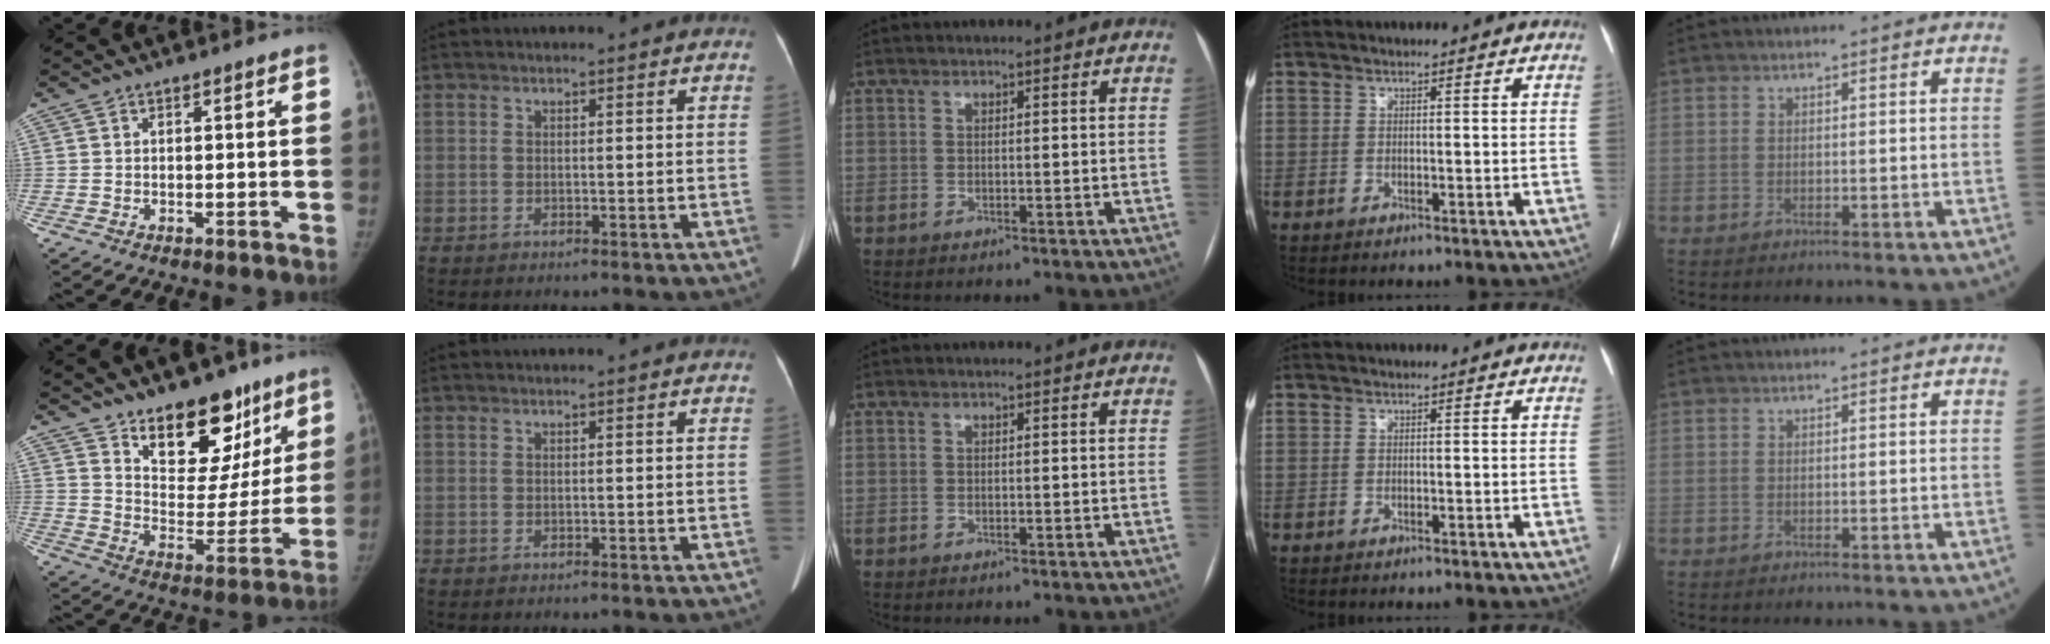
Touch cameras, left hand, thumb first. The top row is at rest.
{"thumb": {"total": 18.3, "force": [12.1, 9.9, 9.5], "torque": [-0.070, -0.080, 0.188]}}